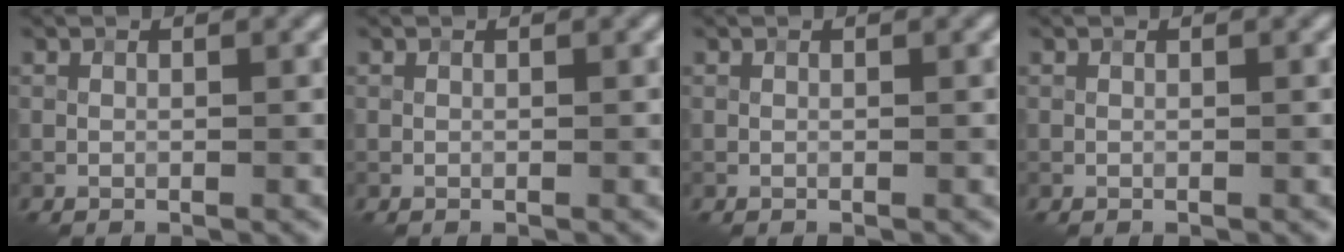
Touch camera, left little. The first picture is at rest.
{"total": 0.0}
{"total": 0.0}
{"total": 0.0}